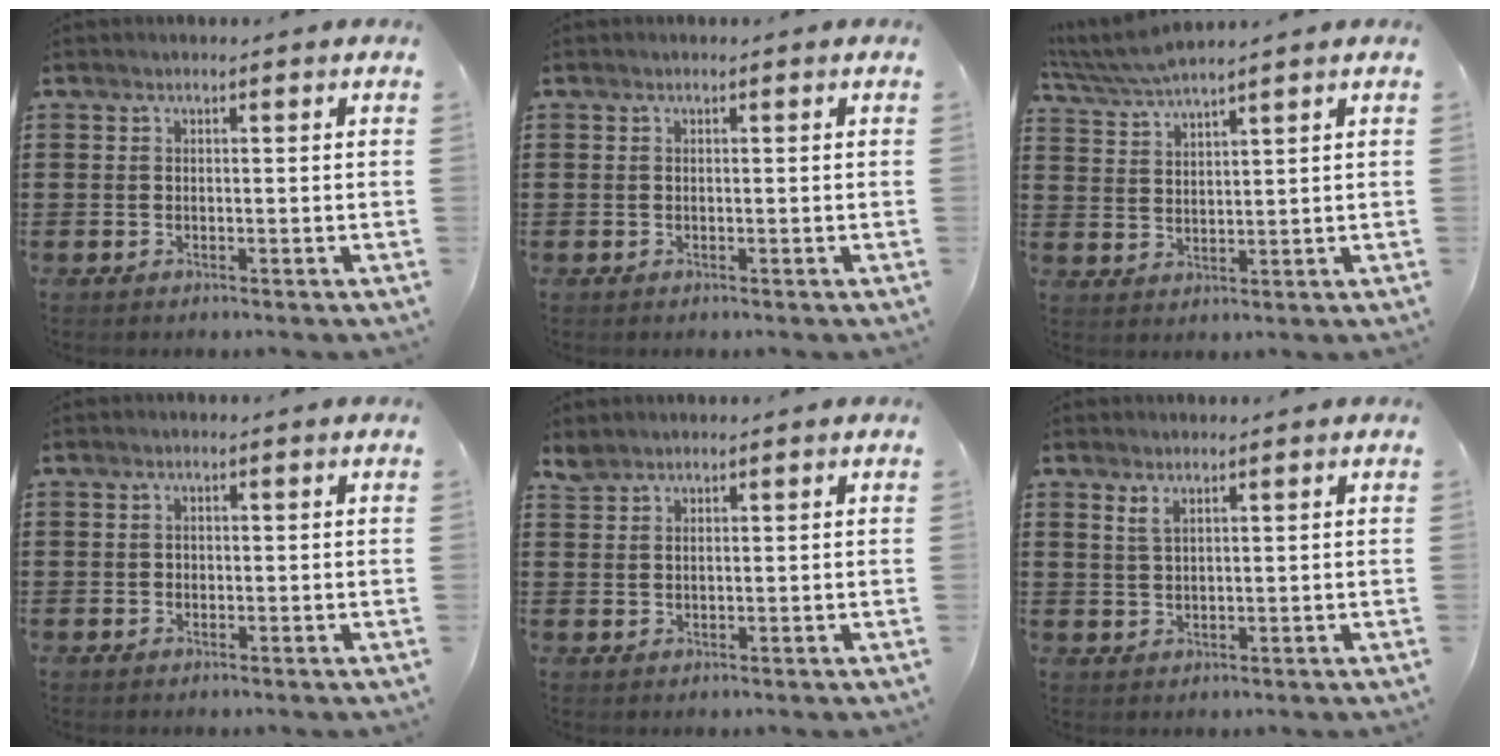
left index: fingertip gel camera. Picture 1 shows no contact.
{"total": 0.0}
{"total": 4.0, "force": [3.8, -0.2, 1.4], "torque": [-0.040, -0.015, 0.066]}
{"total": 0.6, "force": [-0.1, 0.6, 0.1], "torque": [-0.006, 0.003, -0.002]}
{"total": 1.7, "force": [1.6, 0.4, 0.4], "torque": [-0.013, 0.000, 0.032]}
{"total": 2.0, "force": [1.4, 0.7, 1.3], "torque": [-0.030, 0.002, 0.025]}